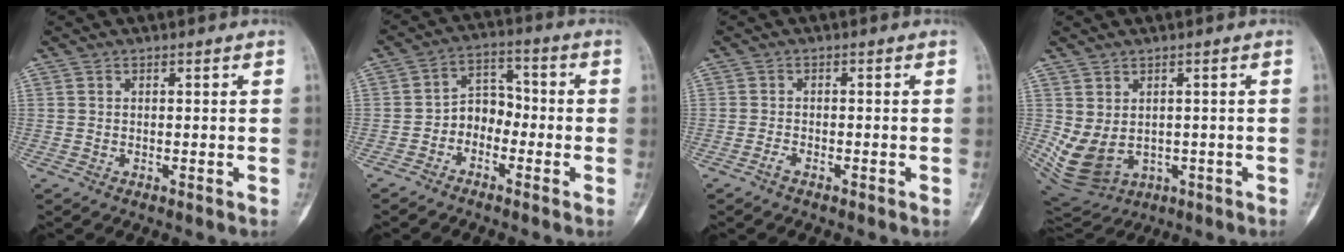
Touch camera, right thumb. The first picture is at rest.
{"total": 6.0, "force": [-2.4, 4.6, 3.1], "torque": [-0.025, 0.036, -0.055]}
{"total": 1.3, "force": [-1.0, 0.4, 0.7], "torque": [-0.019, 0.004, -0.021]}
{"total": 10.2, "force": [-1.1, 7.9, 6.4], "torque": [-0.122, 0.002, 0.013]}